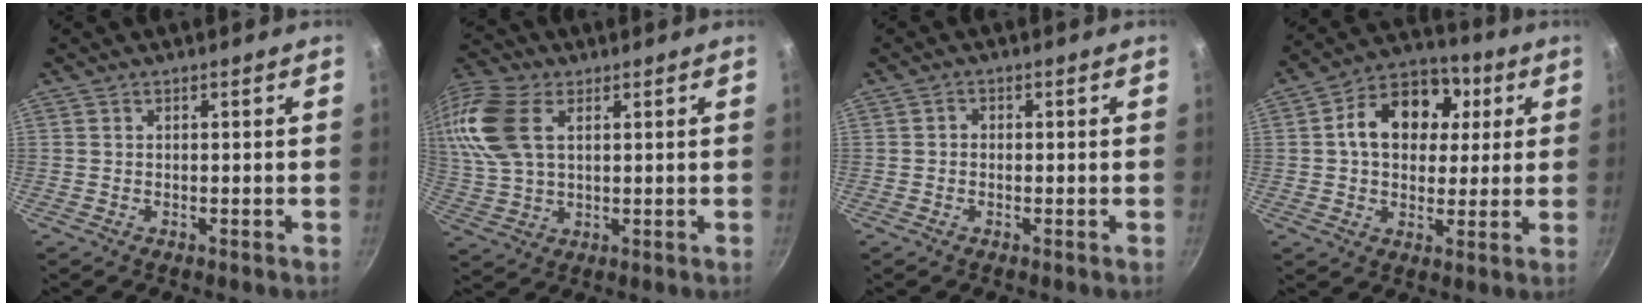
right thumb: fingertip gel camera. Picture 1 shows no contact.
{"total": 15.9, "force": [5.1, 9.9, 11.4], "torque": [-0.249, 0.008, 0.097]}
{"total": 1.2, "force": [-0.2, 1.1, 0.4], "torque": [-0.007, 0.005, -0.006]}
{"total": 15.3, "force": [3.5, 11.4, 9.6], "torque": [-0.125, 0.017, 0.038]}